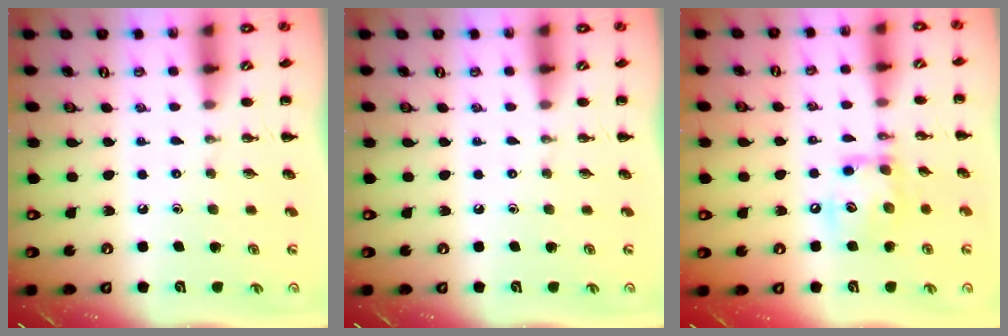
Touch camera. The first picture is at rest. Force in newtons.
{"total": 0.0}
{"total": 12.3, "press": 12.3, "slide": 1.2}